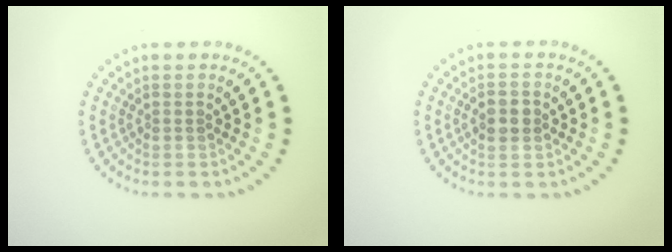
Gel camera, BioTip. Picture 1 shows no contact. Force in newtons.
{"total": 2.6, "press": 2.6, "slide": 0.1}